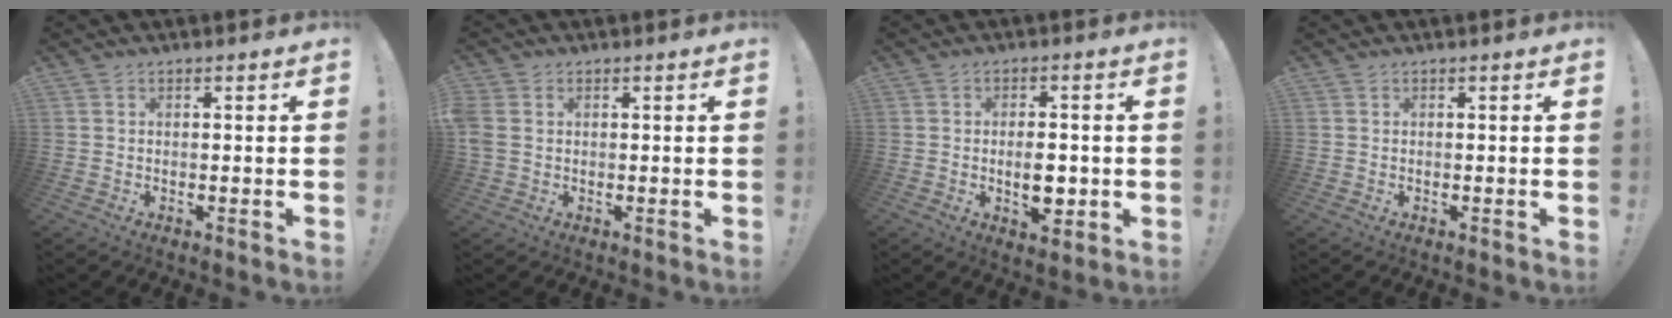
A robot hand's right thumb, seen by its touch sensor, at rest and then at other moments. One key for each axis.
{"total": 3.5, "fx": 0.6, "fy": 2.7, "fz": 2.1, "tx": -0.050, "ty": 0.004, "tz": 0.014}
{"total": 6.7, "fx": -1.0, "fy": 3.5, "fz": 5.7, "tx": -0.077, "ty": 0.000, "tz": -0.016}
{"total": 0.0}